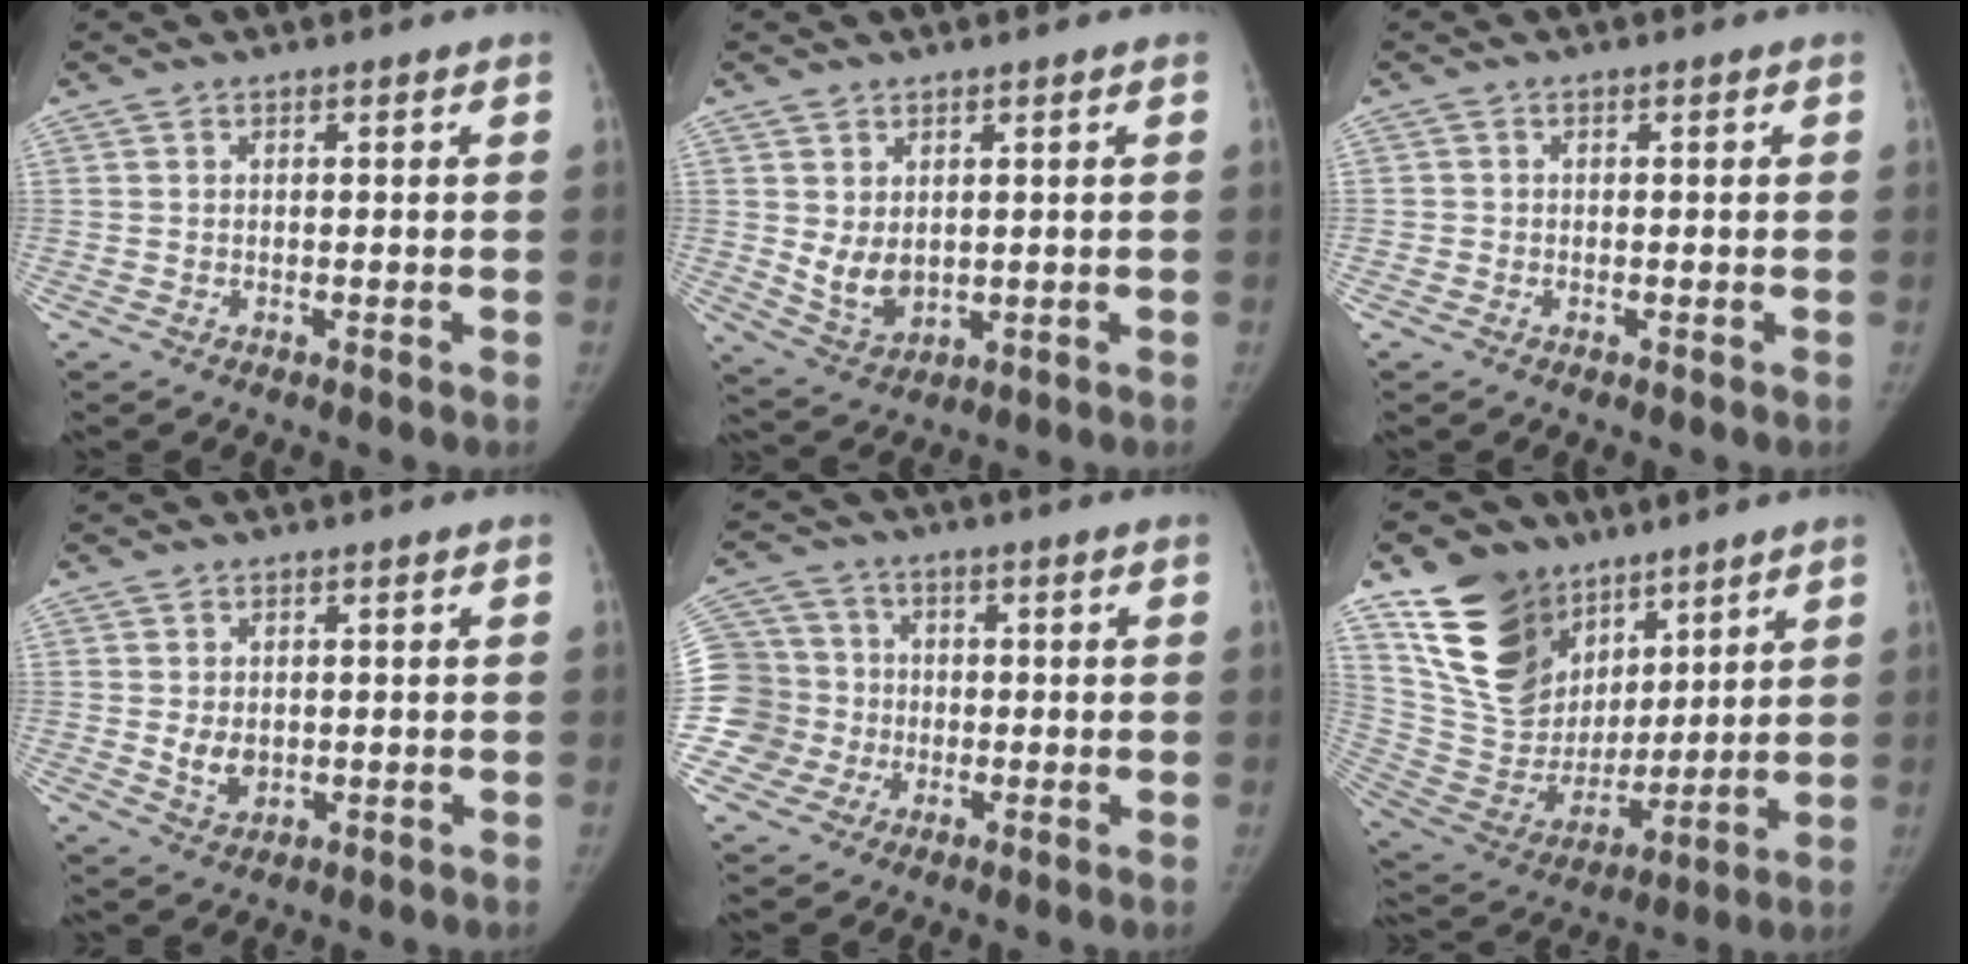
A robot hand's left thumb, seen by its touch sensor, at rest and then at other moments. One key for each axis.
{"total": 5.4, "fx": 0.8, "fy": 3.8, "fz": 3.7, "tx": -0.056, "ty": -0.025, "tz": 0.034}
{"total": 0.7, "fx": -0.2, "fy": 0.7, "fz": 0.0, "tx": 0.005, "ty": 0.005, "tz": -0.006}
{"total": 3.4, "fx": 0.0, "fy": 2.6, "fz": 2.2, "tx": -0.029, "ty": -0.015, "tz": 0.008}
{"total": 11.5, "fx": -1.4, "fy": 11.3, "fz": 1.6, "tx": -0.011, "ty": 0.034, "tz": -0.021}
{"total": 22.8, "fx": 12.7, "fy": 15.4, "fz": 10.9, "tx": -0.162, "ty": -0.050, "tz": 0.245}